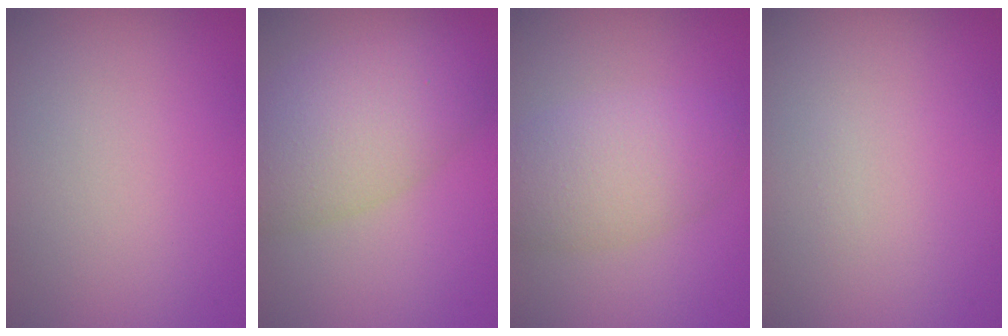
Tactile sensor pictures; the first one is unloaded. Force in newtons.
{"total": 7.0, "press": 7.0, "slide": 0.3}
{"total": 4.9, "press": 4.9, "slide": 0.2}
{"total": 0.0}